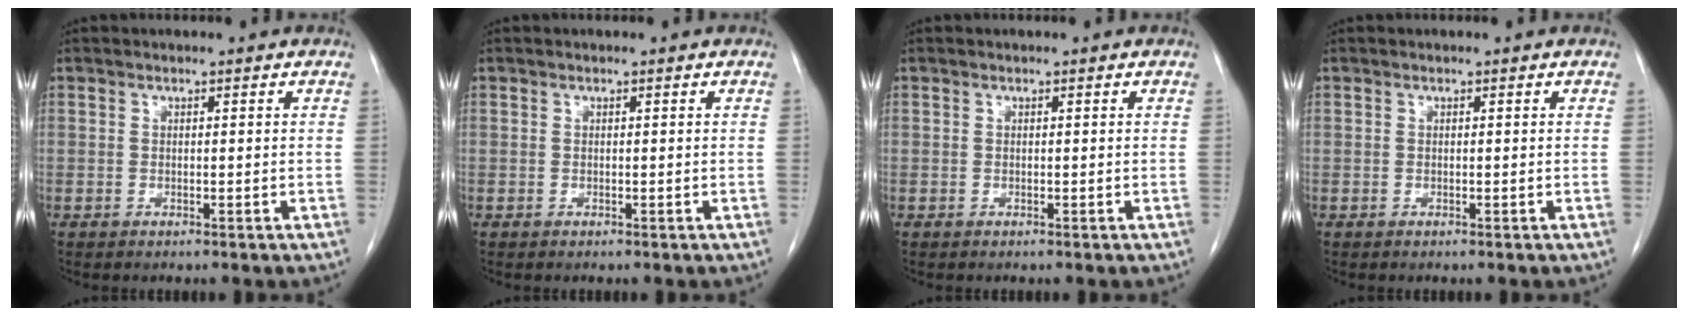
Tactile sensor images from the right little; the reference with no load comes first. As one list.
[{"total": 0.0}, {"total": 0.0}, {"total": 0.0}]